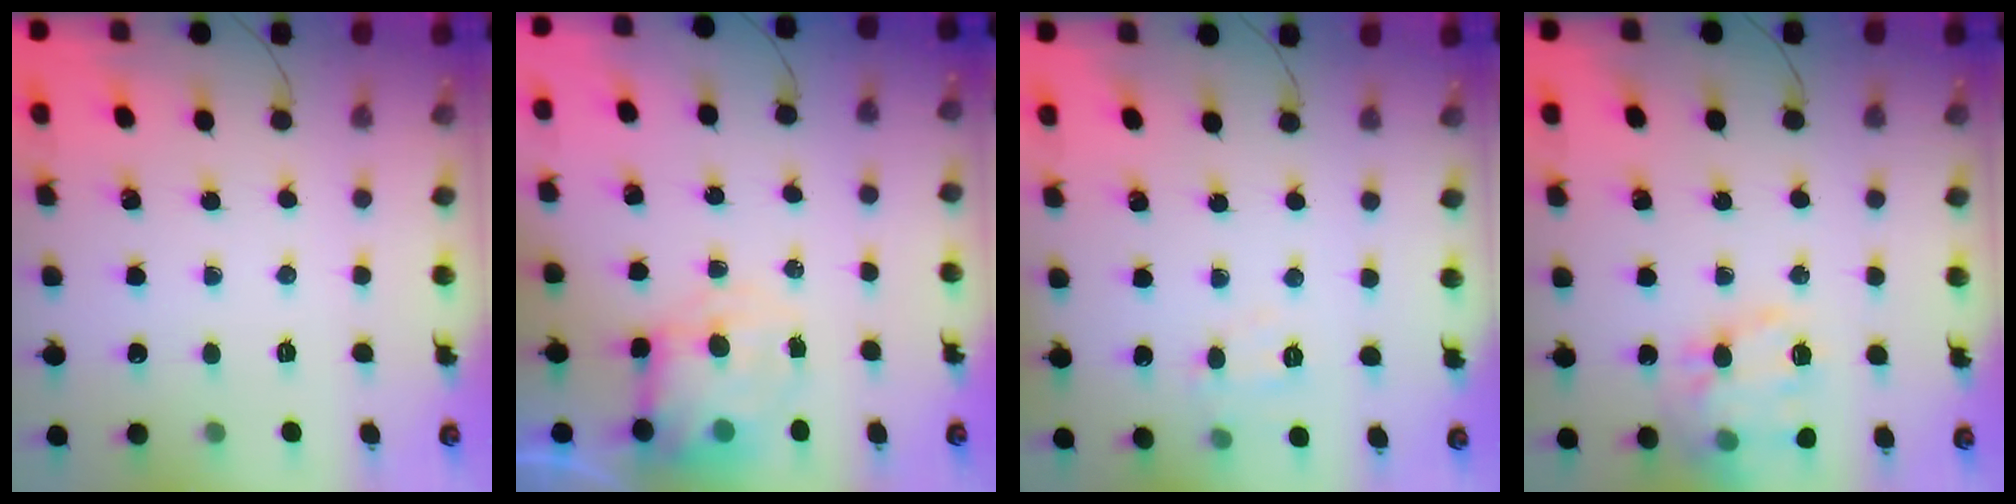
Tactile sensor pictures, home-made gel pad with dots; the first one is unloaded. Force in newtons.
{"total": 7.2, "press": 7.2, "slide": 0.7}
{"total": 5.8, "press": 5.6, "slide": 1.2}
{"total": 17.7, "press": 17.6, "slide": 2.1}